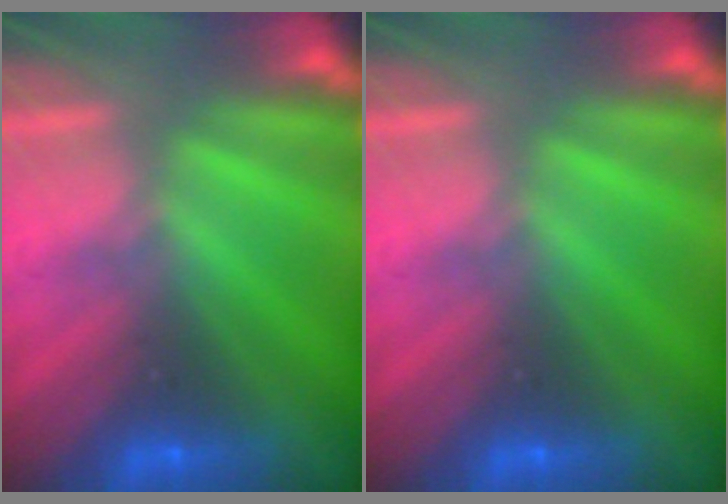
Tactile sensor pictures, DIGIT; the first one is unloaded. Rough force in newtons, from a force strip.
{"total": 0.0}